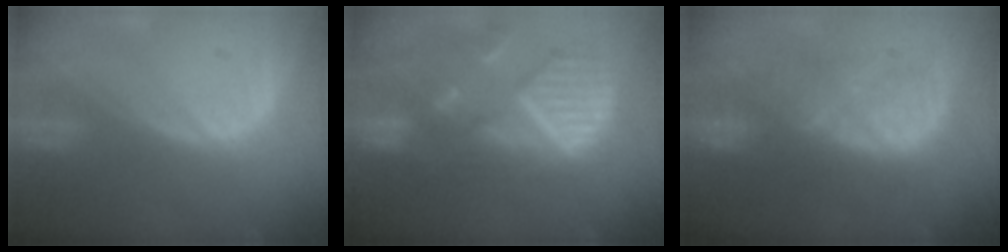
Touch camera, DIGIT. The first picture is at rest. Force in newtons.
{"total": 11.8, "press": 10.4, "slide": 5.6}
{"total": 8.6, "press": 8.6, "slide": 1.0}